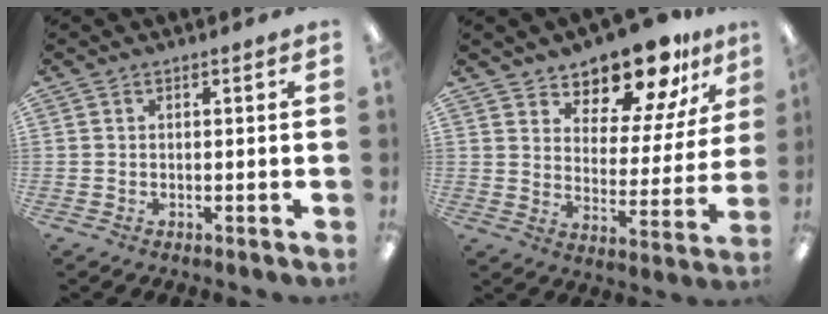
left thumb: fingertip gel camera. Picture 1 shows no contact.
{"total": 14.1, "force": [12.5, 4.6, 4.4], "torque": [-0.068, -0.103, 0.222]}